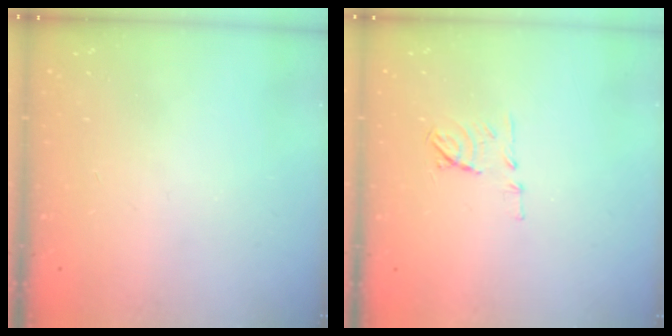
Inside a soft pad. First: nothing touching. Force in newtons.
{"total": 7.6, "press": 7.6, "slide": 0.8}